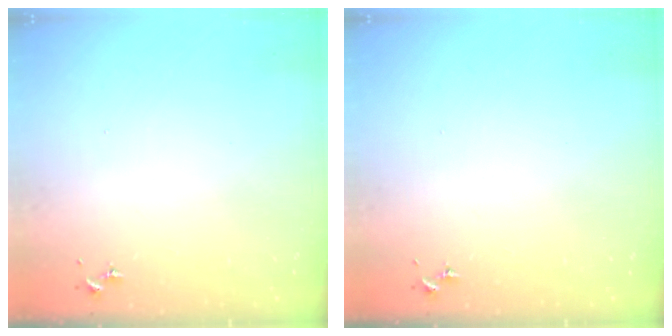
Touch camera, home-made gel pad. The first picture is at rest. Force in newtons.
{"total": 0.0}